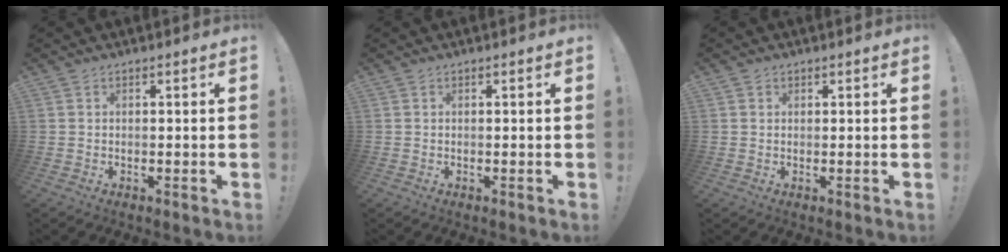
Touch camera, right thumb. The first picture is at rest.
{"total": 0.0}
{"total": 0.9, "force": [0.6, 0.6, 0.1], "torque": [0.004, -0.002, 0.010]}